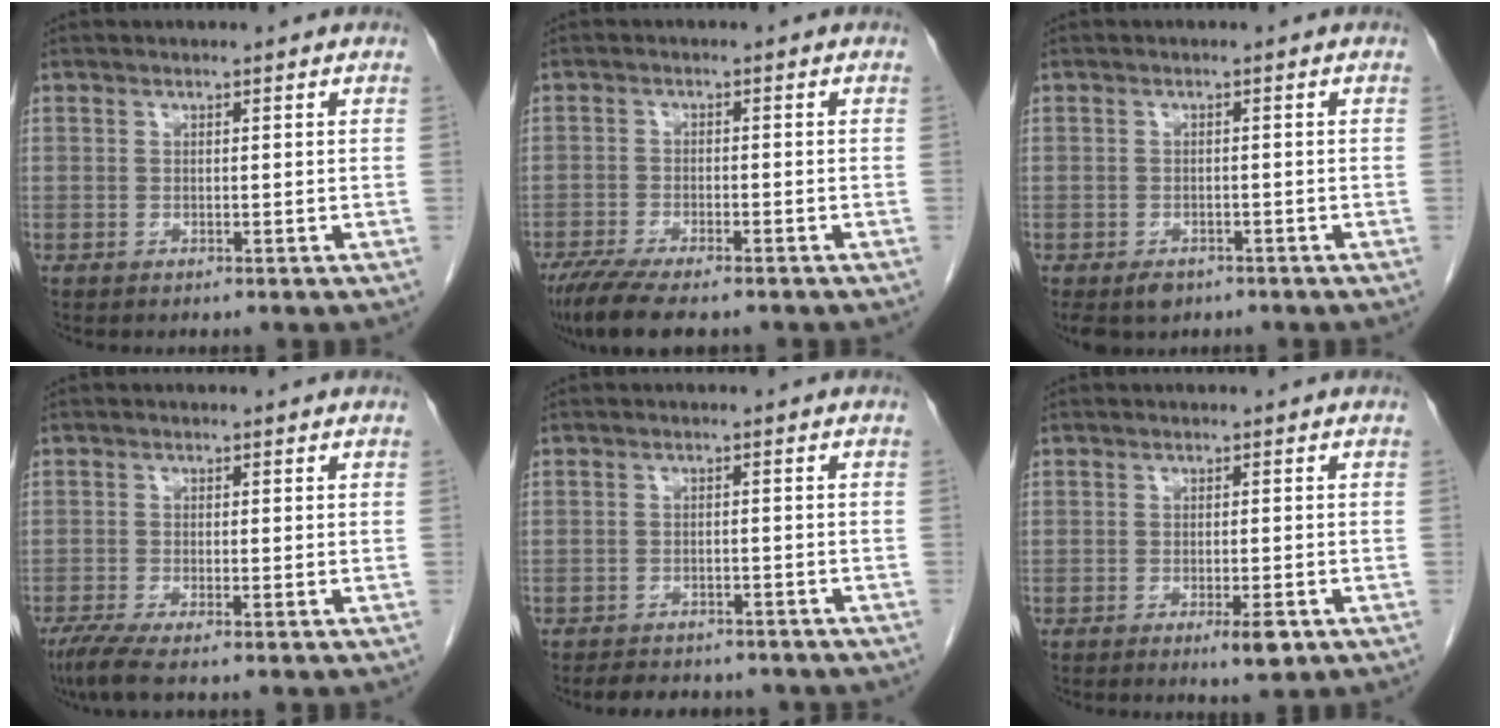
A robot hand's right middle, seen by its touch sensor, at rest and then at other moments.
{"total": 9.7, "force": [-7.6, 2.2, 5.5], "torque": [-0.090, -0.017, -0.122]}
{"total": 4.1, "force": [-2.8, 2.5, 1.7], "torque": [-0.027, -0.004, -0.039]}
{"total": 3.9, "force": [-2.6, 0.4, 2.8], "torque": [-0.061, -0.013, -0.052]}
{"total": 8.0, "force": [-6.9, 3.0, 2.7], "torque": [-0.045, 0.005, -0.081]}
{"total": 3.0, "force": [-1.5, 0.6, 2.6], "torque": [-0.036, -0.003, -0.018]}